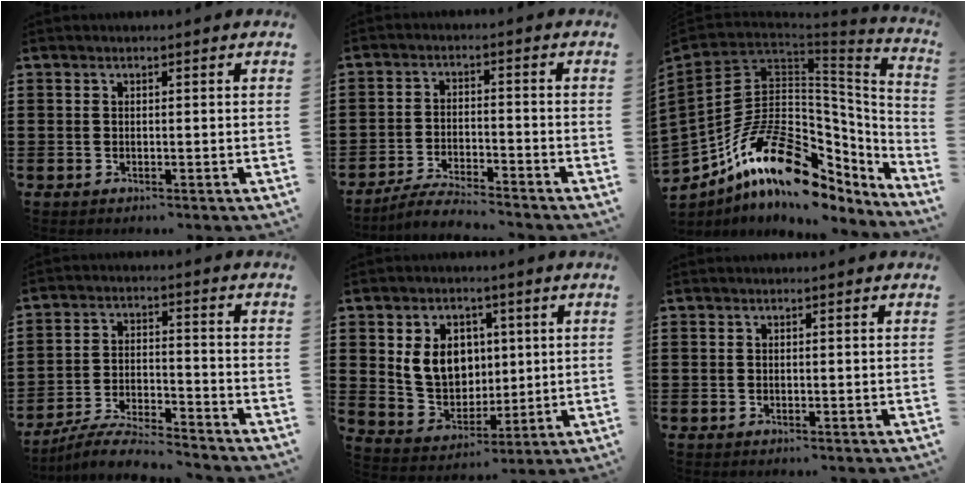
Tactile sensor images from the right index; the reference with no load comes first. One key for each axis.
{"total": 4.3, "fx": -4.1, "fy": -0.2, "fz": 1.1, "tx": -0.025, "ty": -0.001, "tz": -0.083}
{"total": 21.2, "fx": -8.0, "fy": 12.4, "fz": 15.2, "tx": -0.313, "ty": 0.023, "tz": -0.136}
{"total": 6.5, "fx": -6.1, "fy": -0.1, "fz": 2.0, "tx": -0.048, "ty": -0.003, "tz": -0.121}
{"total": 8.1, "fx": 1.7, "fy": 6.6, "fz": 4.5, "tx": -0.100, "ty": 0.013, "tz": 0.031}
{"total": 0.0}